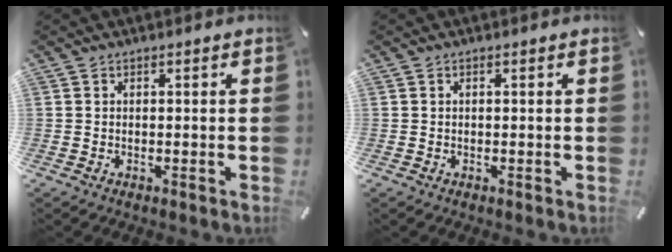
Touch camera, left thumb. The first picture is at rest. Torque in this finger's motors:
{"motor_torque": [-0.12, -0.26, 0.02, 0.12, -0.02]}